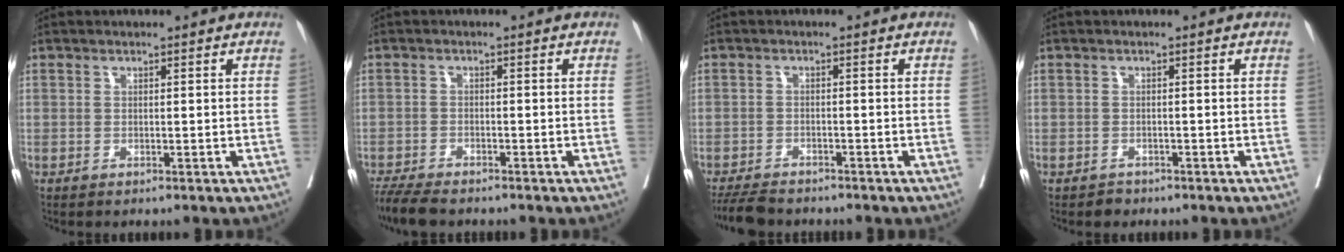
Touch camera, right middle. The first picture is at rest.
{"total": 5.9, "force": [-5.3, 1.0, 2.6], "torque": [-0.044, -0.017, -0.093]}
{"total": 5.6, "force": [-5.2, 1.3, 1.7], "torque": [-0.025, -0.014, -0.088]}
{"total": 1.2, "force": [-1.0, 0.7, 0.0], "torque": [-0.001, 0.002, -0.017]}